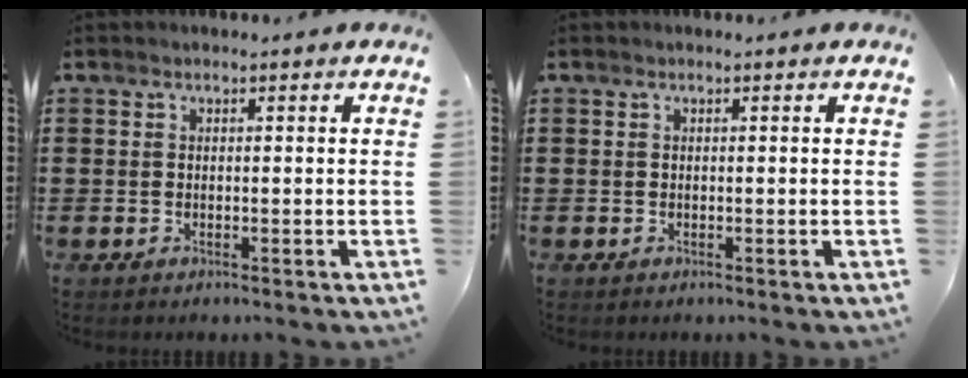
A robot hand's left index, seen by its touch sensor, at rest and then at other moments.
{"total": 0.0}